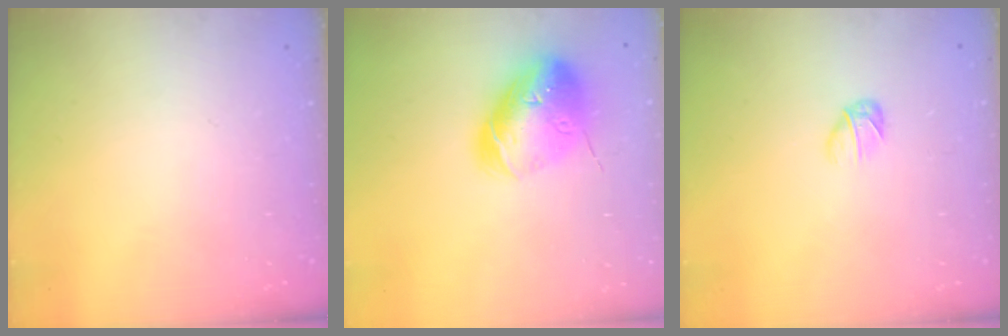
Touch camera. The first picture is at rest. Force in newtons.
{"total": 18.5, "press": 18.3, "slide": 2.7}
{"total": 2.7, "press": 2.7, "slide": 0.7}